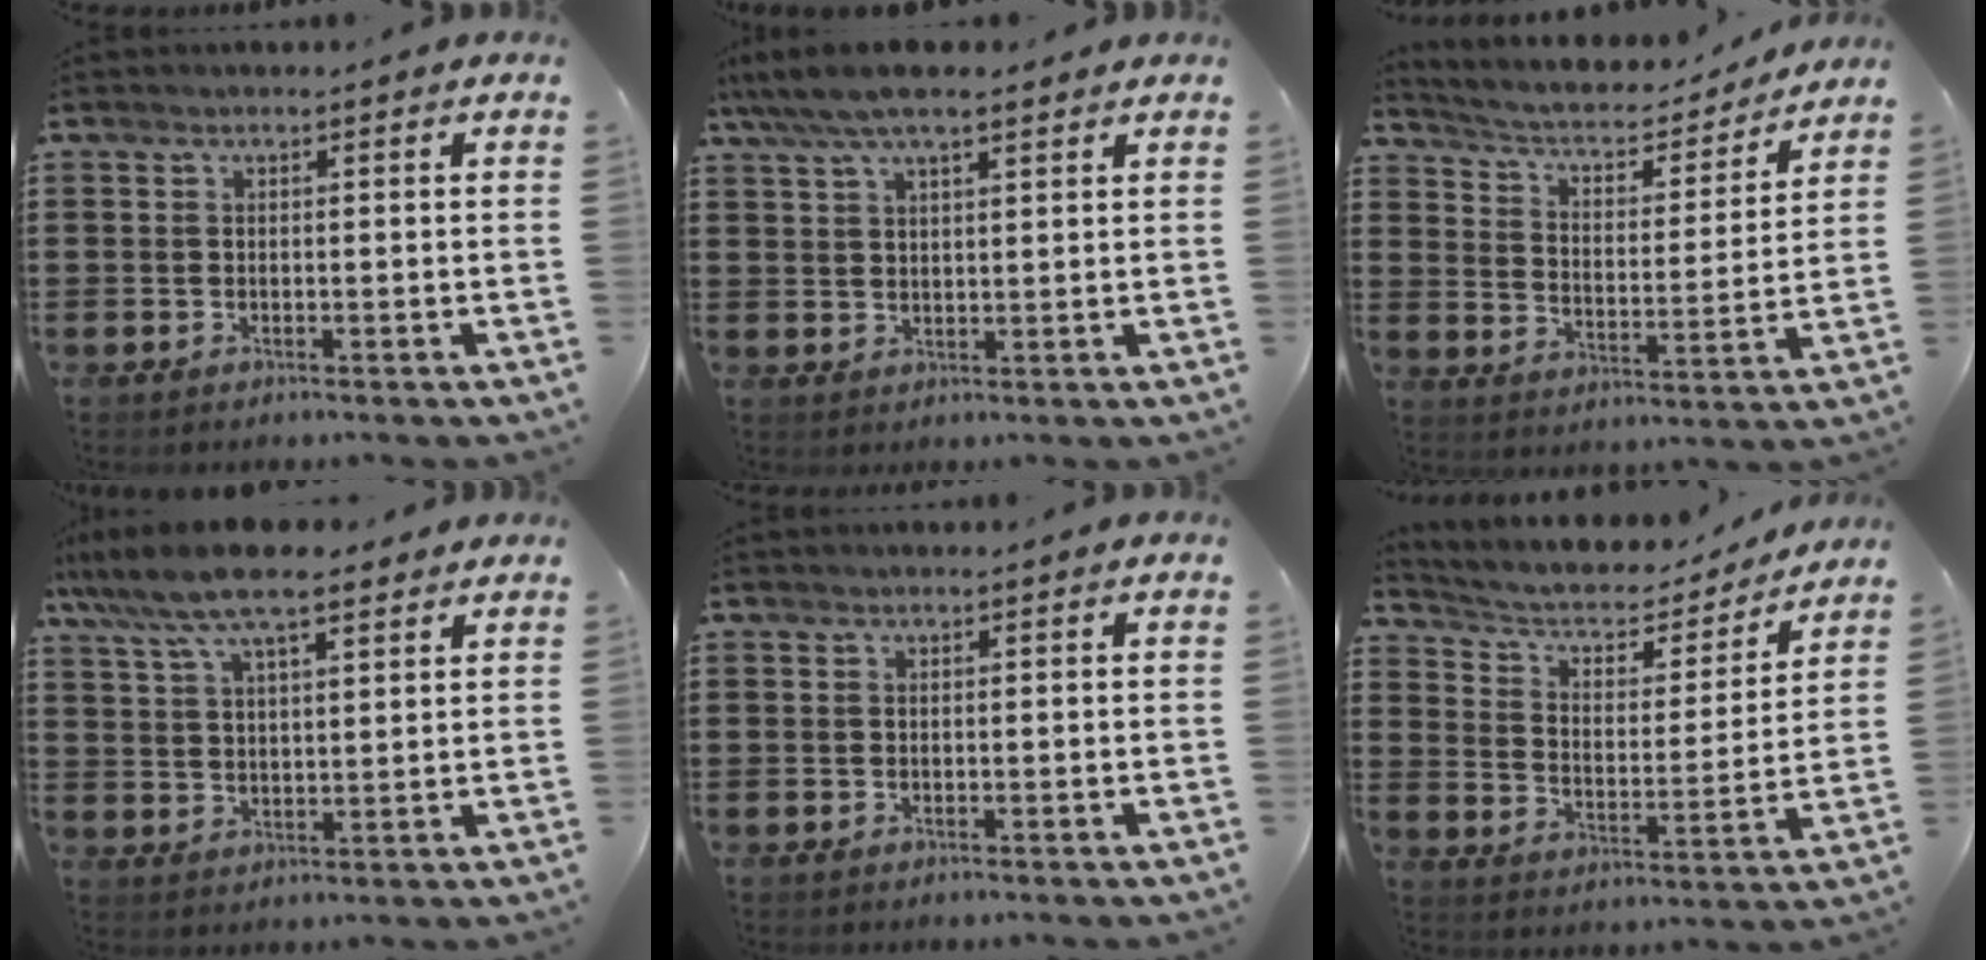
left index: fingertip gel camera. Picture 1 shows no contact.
{"total": 5.8, "force": [4.5, 1.7, 3.4], "torque": [-0.077, -0.002, 0.081]}
{"total": 4.4, "force": [3.8, 1.2, 1.8], "torque": [-0.057, -0.028, 0.055]}
{"total": 9.2, "force": [7.1, 2.5, 5.3], "torque": [-0.121, -0.008, 0.129]}
{"total": 0.0}
{"total": 5.0, "force": [4.0, 2.1, 2.0], "torque": [-0.062, -0.023, 0.062]}